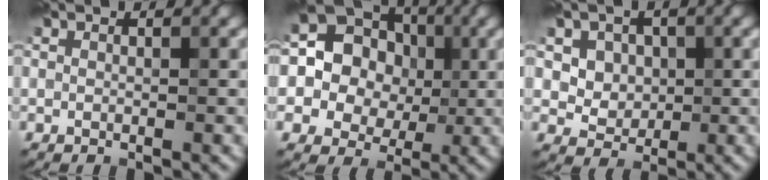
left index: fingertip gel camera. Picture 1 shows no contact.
{"total": 10.8, "force": [0.8, 9.9, 4.2], "torque": [-0.098, 0.047, -0.007]}
{"total": 4.0, "force": [1.1, 3.3, 2.0], "torque": [-0.045, -0.011, 0.034]}